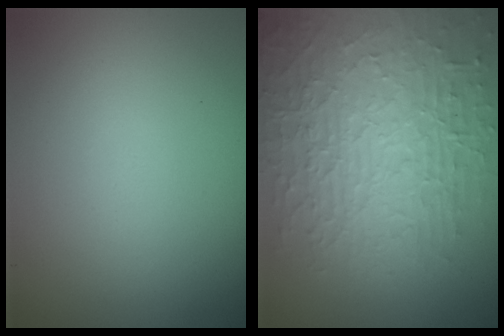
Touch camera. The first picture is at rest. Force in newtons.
{"total": 9.0, "press": 6.2, "slide": 6.5}